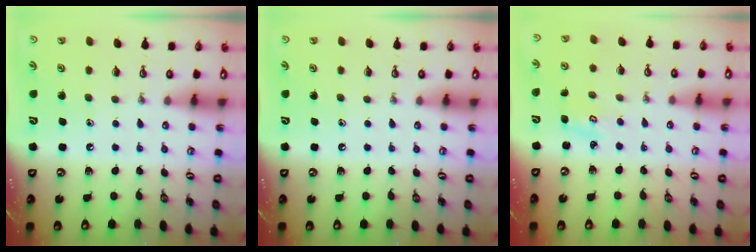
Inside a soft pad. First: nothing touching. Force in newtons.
{"total": 0.0}
{"total": 2.6, "press": 2.6, "slide": 0.2}